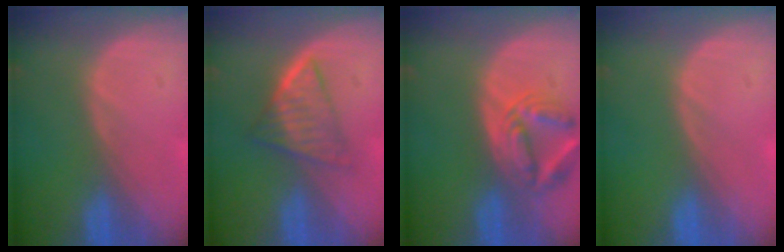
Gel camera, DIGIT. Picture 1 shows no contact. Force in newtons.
{"total": 5.5, "press": 5.4, "slide": 1.4}
{"total": 6.8, "press": 6.3, "slide": 2.6}
{"total": 0.0}